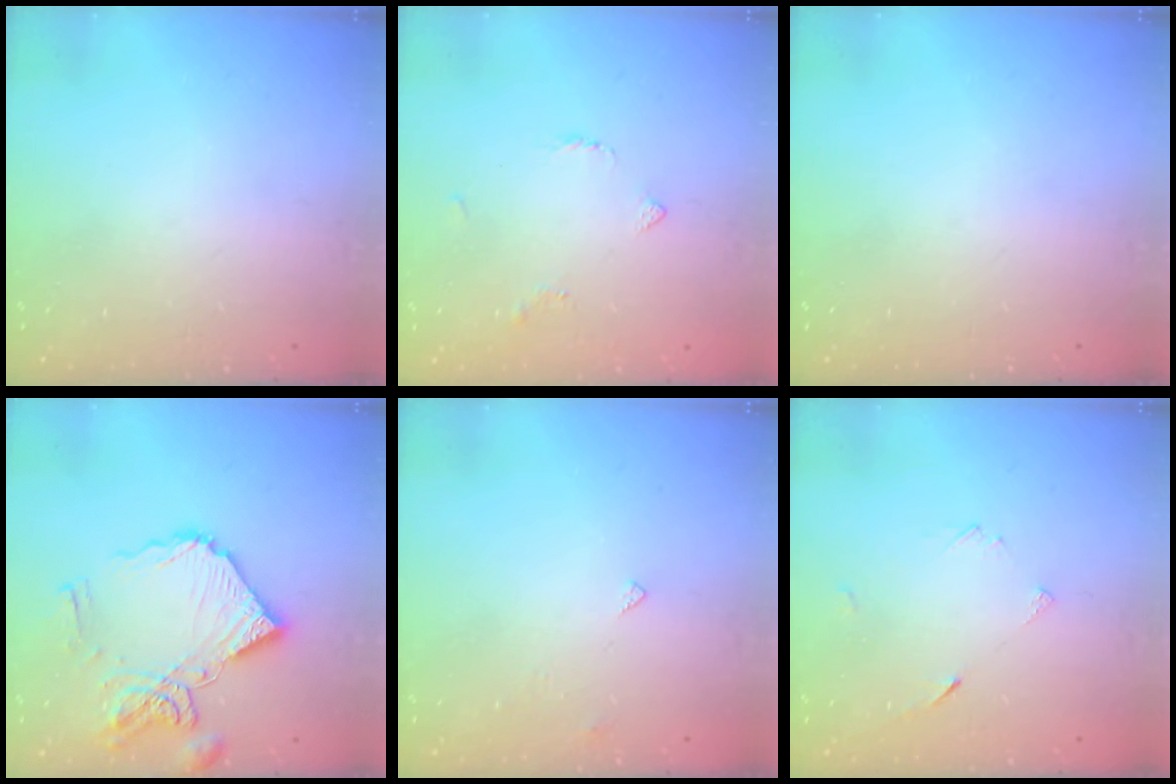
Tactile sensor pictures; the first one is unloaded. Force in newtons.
{"total": 2.8, "press": 2.7, "slide": 0.7}
{"total": 0.0}
{"total": 16.0, "press": 15.9, "slide": 1.9}
{"total": 2.4, "press": 2.4, "slide": 0.4}
{"total": 3.5, "press": 3.5, "slide": 0.3}